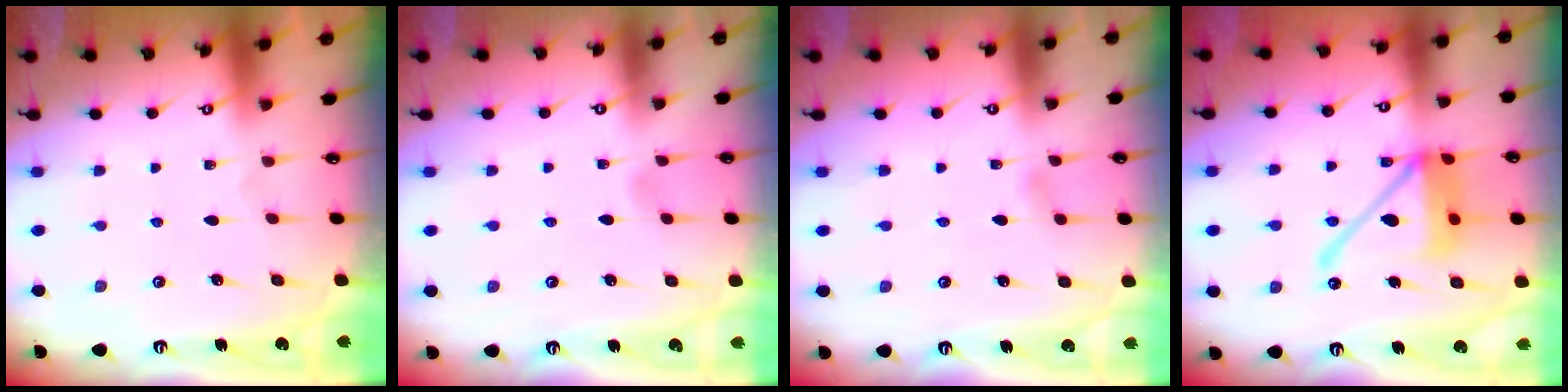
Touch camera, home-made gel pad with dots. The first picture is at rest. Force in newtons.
{"total": 3.6, "press": 3.5, "slide": 0.5}
{"total": 2.9, "press": 2.9, "slide": 0.4}
{"total": 16.3, "press": 16.2, "slide": 2.2}